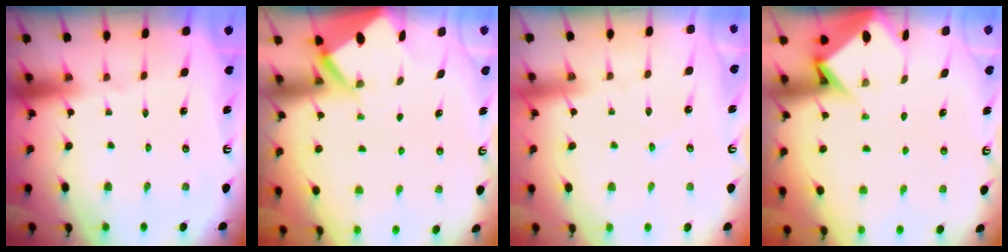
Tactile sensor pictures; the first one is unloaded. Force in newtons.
{"total": 3.6, "press": 3.6, "slide": 0.2}
{"total": 2.9, "press": 2.9, "slide": 0.4}
{"total": 4.3, "press": 4.3, "slide": 0.3}